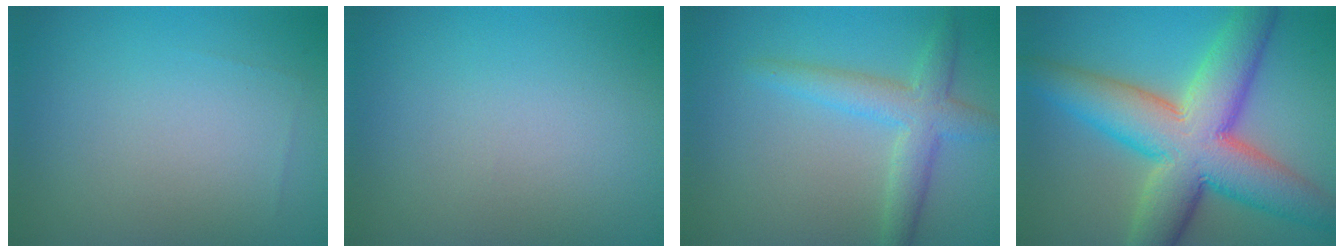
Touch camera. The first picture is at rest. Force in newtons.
{"total": 0.0}
{"total": 3.7, "press": 3.7, "slide": 0.2}
{"total": 11.4, "press": 11.4, "slide": 0.4}